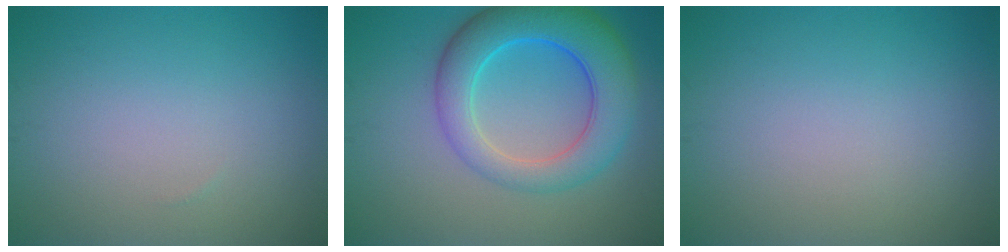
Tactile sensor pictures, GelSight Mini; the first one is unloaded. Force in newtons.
{"total": 7.7, "press": 7.7, "slide": 0.4}
{"total": 0.0}